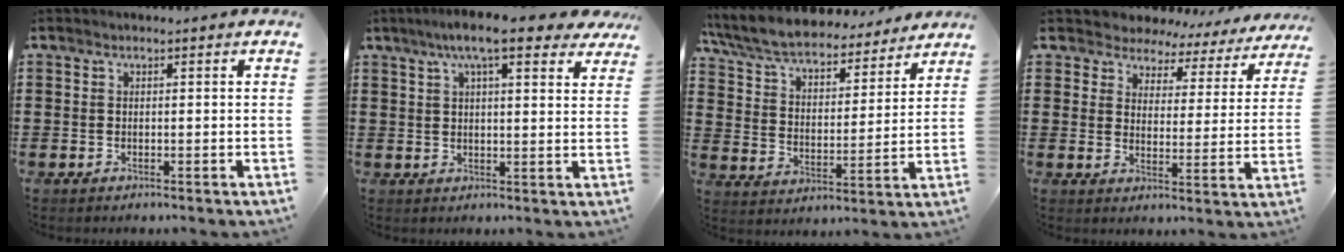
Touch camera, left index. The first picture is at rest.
{"total": 8.4, "force": [6.0, 1.4, 5.8], "torque": [-0.111, -0.003, 0.103]}
{"total": 8.0, "force": [7.4, 1.1, 2.6], "torque": [-0.083, -0.045, 0.131]}
{"total": 4.3, "force": [4.0, 1.7, 0.0], "torque": [-0.030, -0.026, 0.066]}